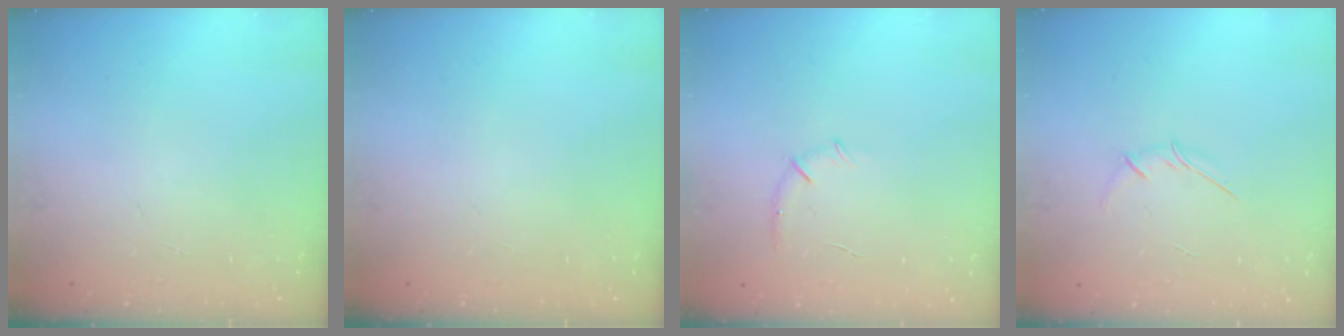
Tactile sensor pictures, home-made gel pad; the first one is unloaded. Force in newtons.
{"total": 0.0}
{"total": 6.5, "press": 6.3, "slide": 1.8}
{"total": 3.3, "press": 3.1, "slide": 0.9}